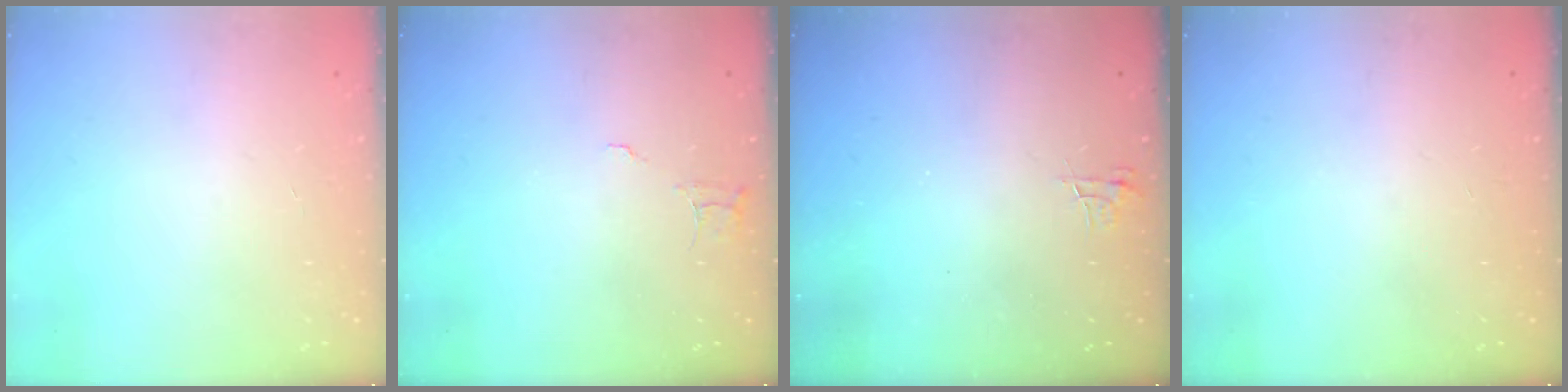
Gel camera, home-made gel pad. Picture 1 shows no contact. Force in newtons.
{"total": 4.9, "press": 4.8, "slide": 0.3}
{"total": 5.5, "press": 5.5, "slide": 0.6}
{"total": 0.0}